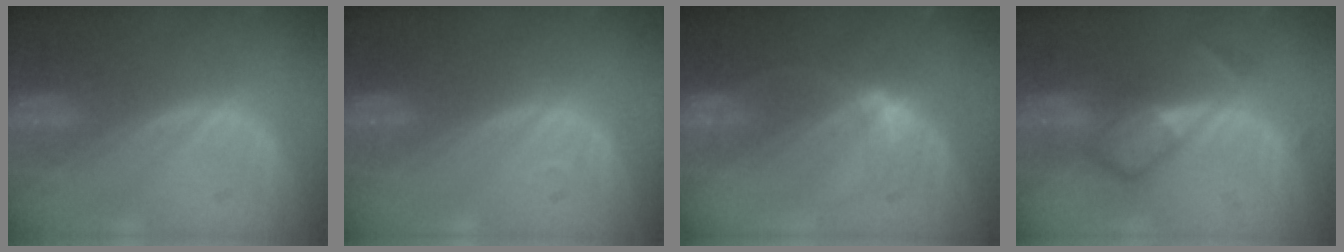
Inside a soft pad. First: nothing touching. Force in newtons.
{"total": 0.5, "press": 0.4, "slide": 0.3}
{"total": 4.0, "press": 3.7, "slide": 1.6}
{"total": 6.0, "press": 5.2, "slide": 3.1}